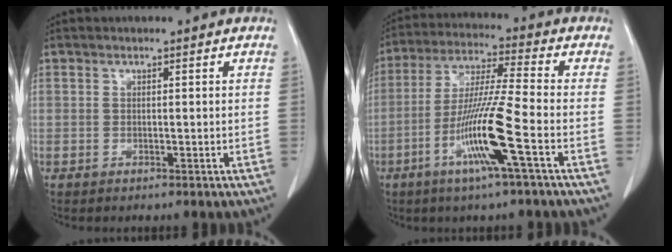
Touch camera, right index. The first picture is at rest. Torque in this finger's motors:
{"motor_torque": [1.94, -0.20, 0.80, 0.17]}